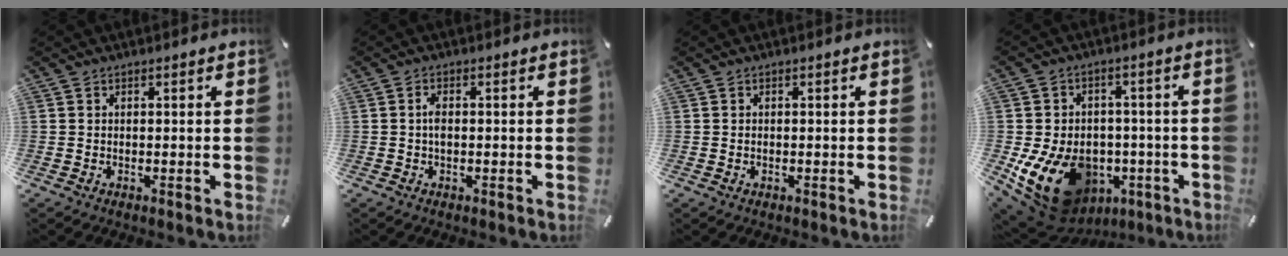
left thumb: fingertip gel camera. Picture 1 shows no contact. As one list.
[{"total": 2.1, "force": [-0.2, 1.0, 1.9], "torque": [-0.037, 0.001, -0.004]}, {"total": 0.6, "force": [-0.1, 0.4, 0.5], "torque": [-0.011, 0.000, -0.003]}, {"total": 16.6, "force": [-5.3, 12.3, 9.8], "torque": [-0.181, 0.017, -0.077]}]